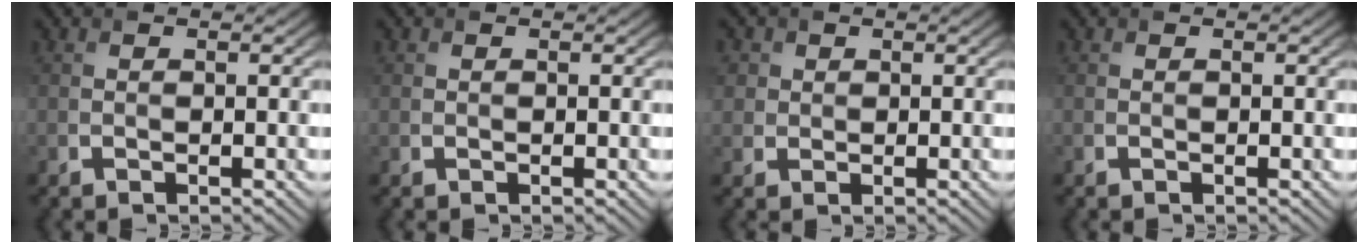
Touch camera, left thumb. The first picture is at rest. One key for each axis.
{"total": 0.0}
{"total": 2.3, "fx": 0.9, "fy": 2.1, "fz": 0.5, "tx": -0.023, "ty": -0.002, "tz": 0.023}
{"total": 0.0}